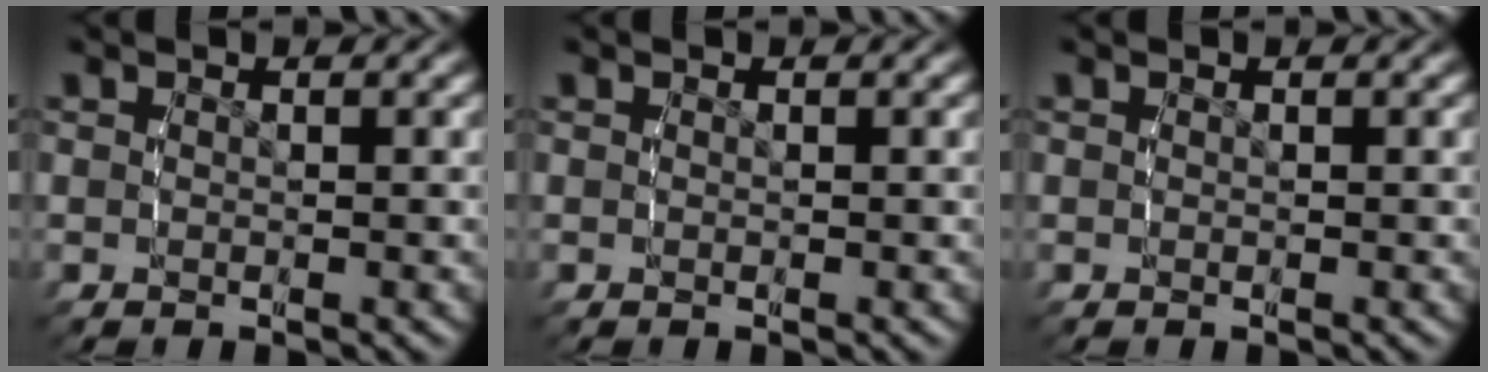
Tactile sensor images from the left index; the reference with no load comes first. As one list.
[{"total": 0.0}, {"total": 0.0}]